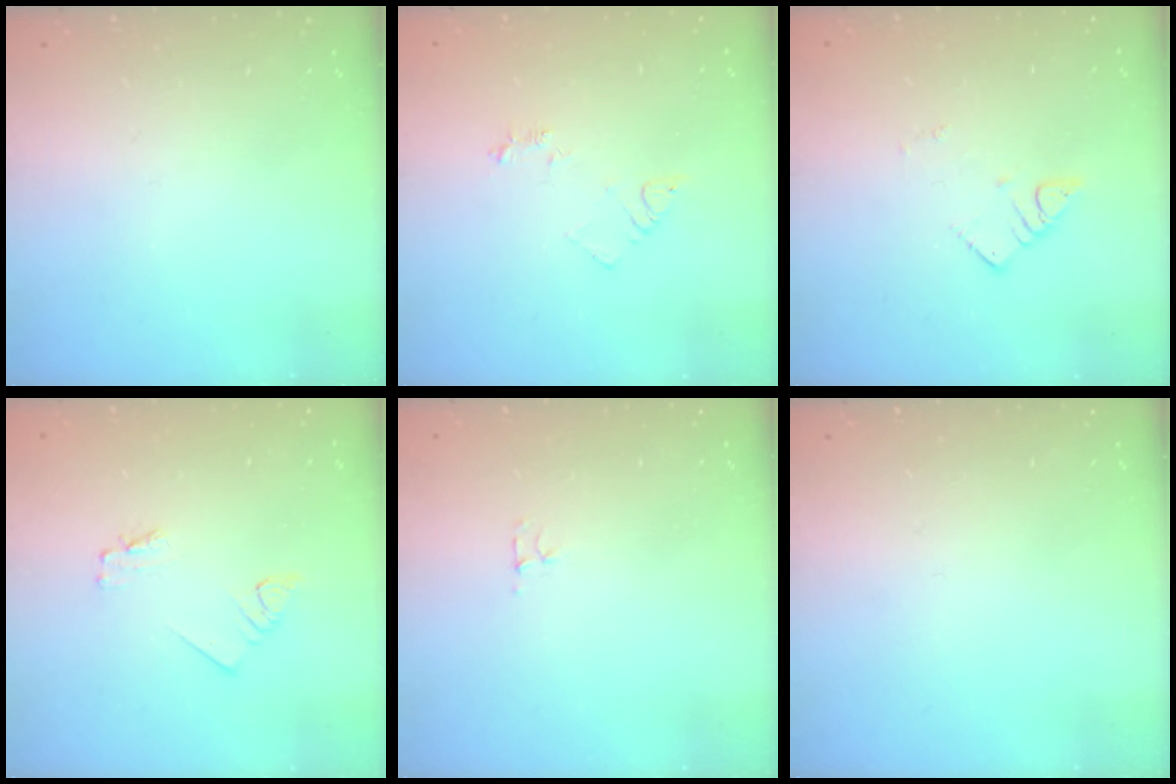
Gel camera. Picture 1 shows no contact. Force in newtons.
{"total": 3.9, "press": 3.8, "slide": 0.4}
{"total": 2.6, "press": 2.6, "slide": 0.1}
{"total": 1.8, "press": 1.7, "slide": 0.2}
{"total": 3.1, "press": 3.0, "slide": 0.4}
{"total": 0.0}